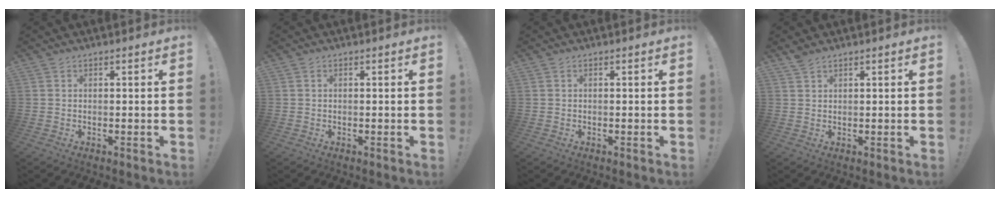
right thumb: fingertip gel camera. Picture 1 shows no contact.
{"total": 0.0}
{"total": 0.0}
{"total": 2.0, "force": [1.6, 0.5, 1.1], "torque": [-0.022, -0.007, 0.030]}